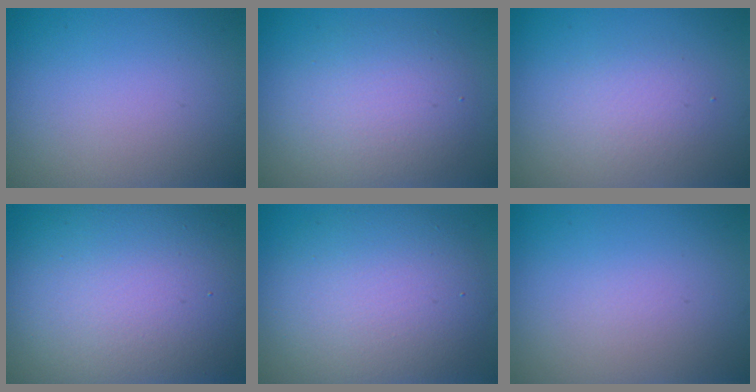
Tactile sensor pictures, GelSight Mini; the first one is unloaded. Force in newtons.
{"total": 4.7, "press": 4.7, "slide": 0.2}
{"total": 2.0, "press": 2.0, "slide": 0.1}
{"total": 14.9, "press": 14.9, "slide": 1.0}
{"total": 8.4, "press": 8.3, "slide": 0.7}
{"total": 0.0}